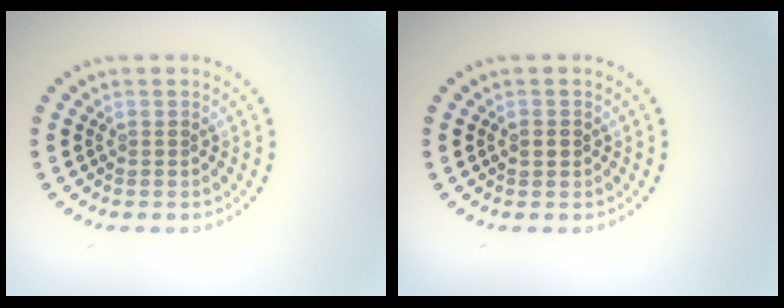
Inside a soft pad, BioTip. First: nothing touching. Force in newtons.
{"total": 1.4, "press": 1.4, "slide": 0.2}